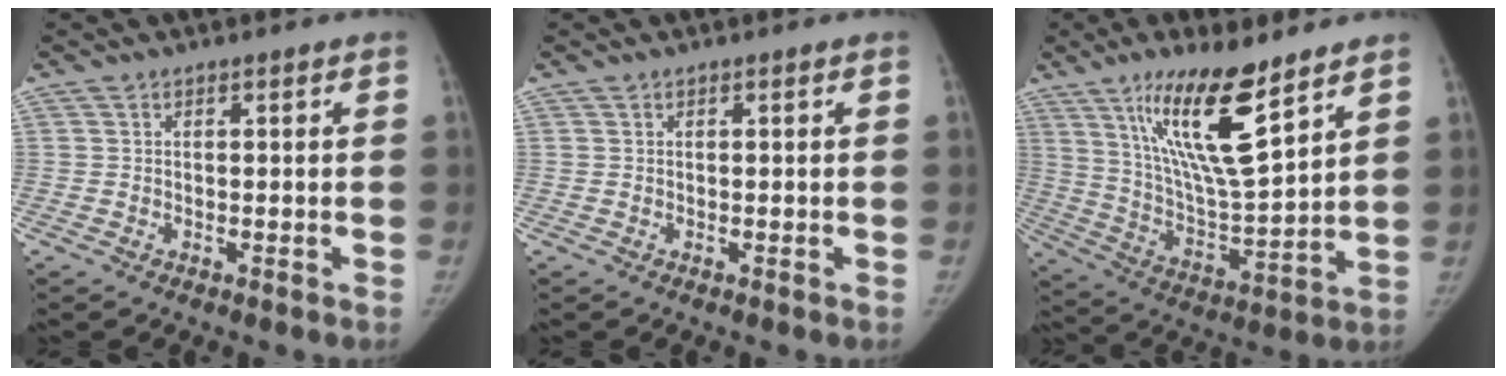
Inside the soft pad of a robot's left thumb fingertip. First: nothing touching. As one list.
[{"total": 0.0}, {"total": 18.0, "force": [10.7, 3.7, 13.9], "torque": [-0.238, -0.064, 0.205]}]